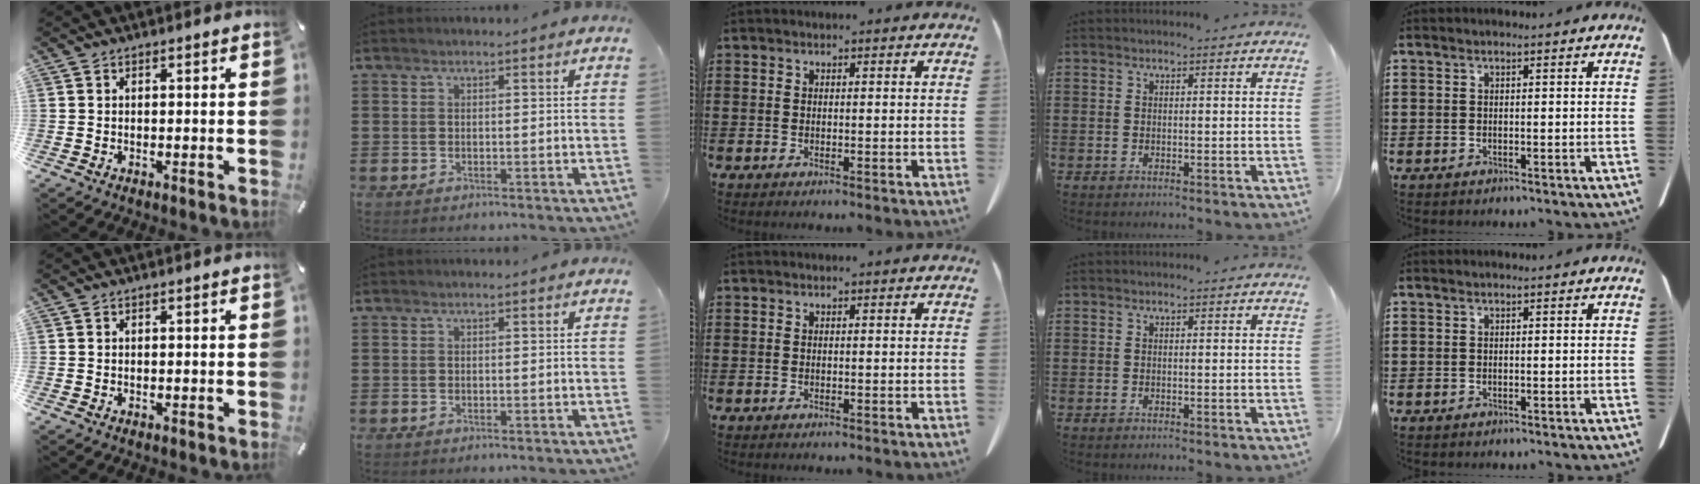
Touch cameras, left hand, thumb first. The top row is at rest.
{}